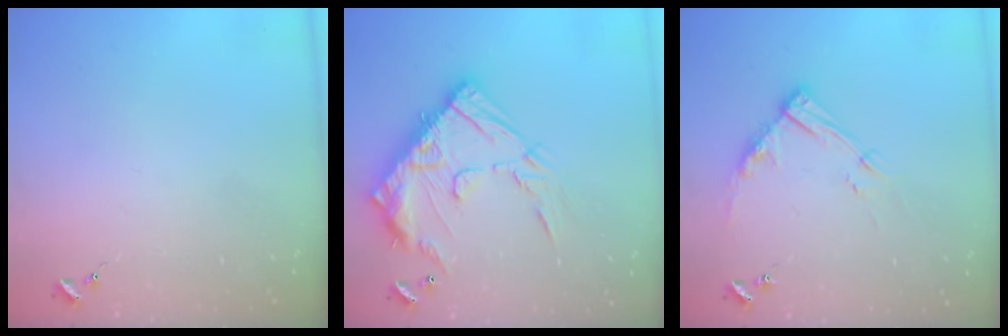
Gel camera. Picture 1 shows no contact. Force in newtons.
{"total": 21.0, "press": 21.0, "slide": 1.6}
{"total": 13.1, "press": 13.0, "slide": 1.3}